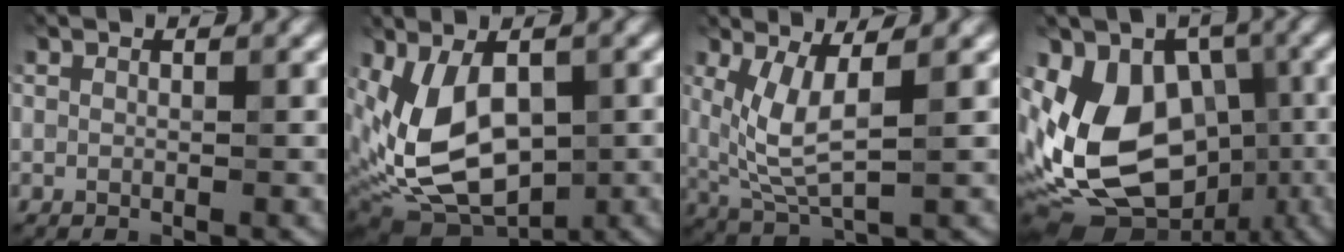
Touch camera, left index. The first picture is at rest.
{"total": 9.2, "force": [-1.3, 5.6, 7.2], "torque": [-0.159, -0.025, 0.002]}
{"total": 4.2, "force": [0.8, 1.2, 3.9], "torque": [-0.100, -0.010, 0.035]}
{"total": 12.5, "force": [-2.3, 9.3, 8.1], "torque": [-0.140, 0.005, -0.042]}